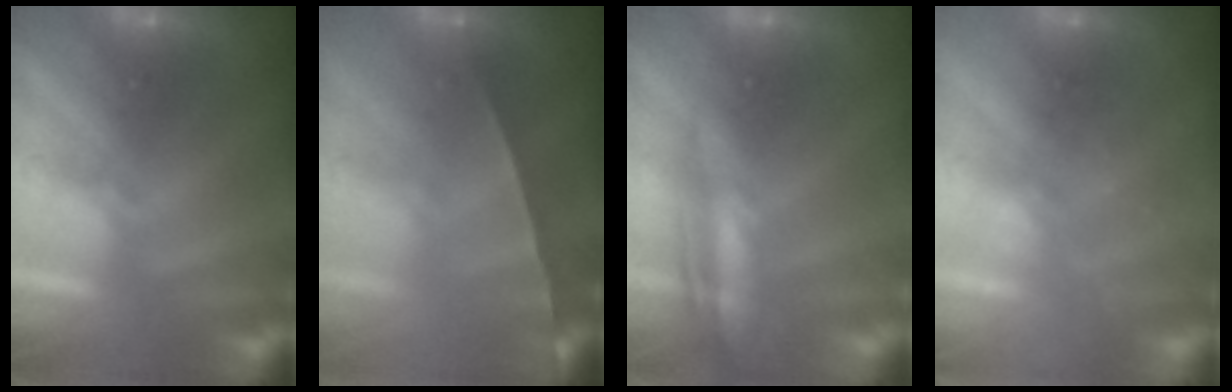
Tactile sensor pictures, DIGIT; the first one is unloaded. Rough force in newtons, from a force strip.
{"total": 1.5}
{"total": 2.6}
{"total": 2.2}